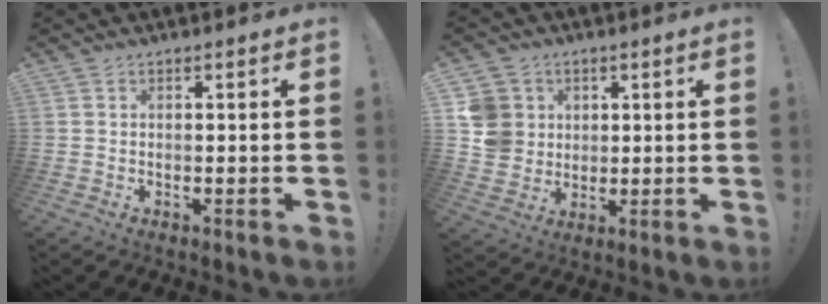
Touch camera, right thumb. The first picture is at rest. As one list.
[{"total": 9.9, "force": [2.6, 9.2, 2.8], "torque": [-0.051, -0.010, 0.055]}]